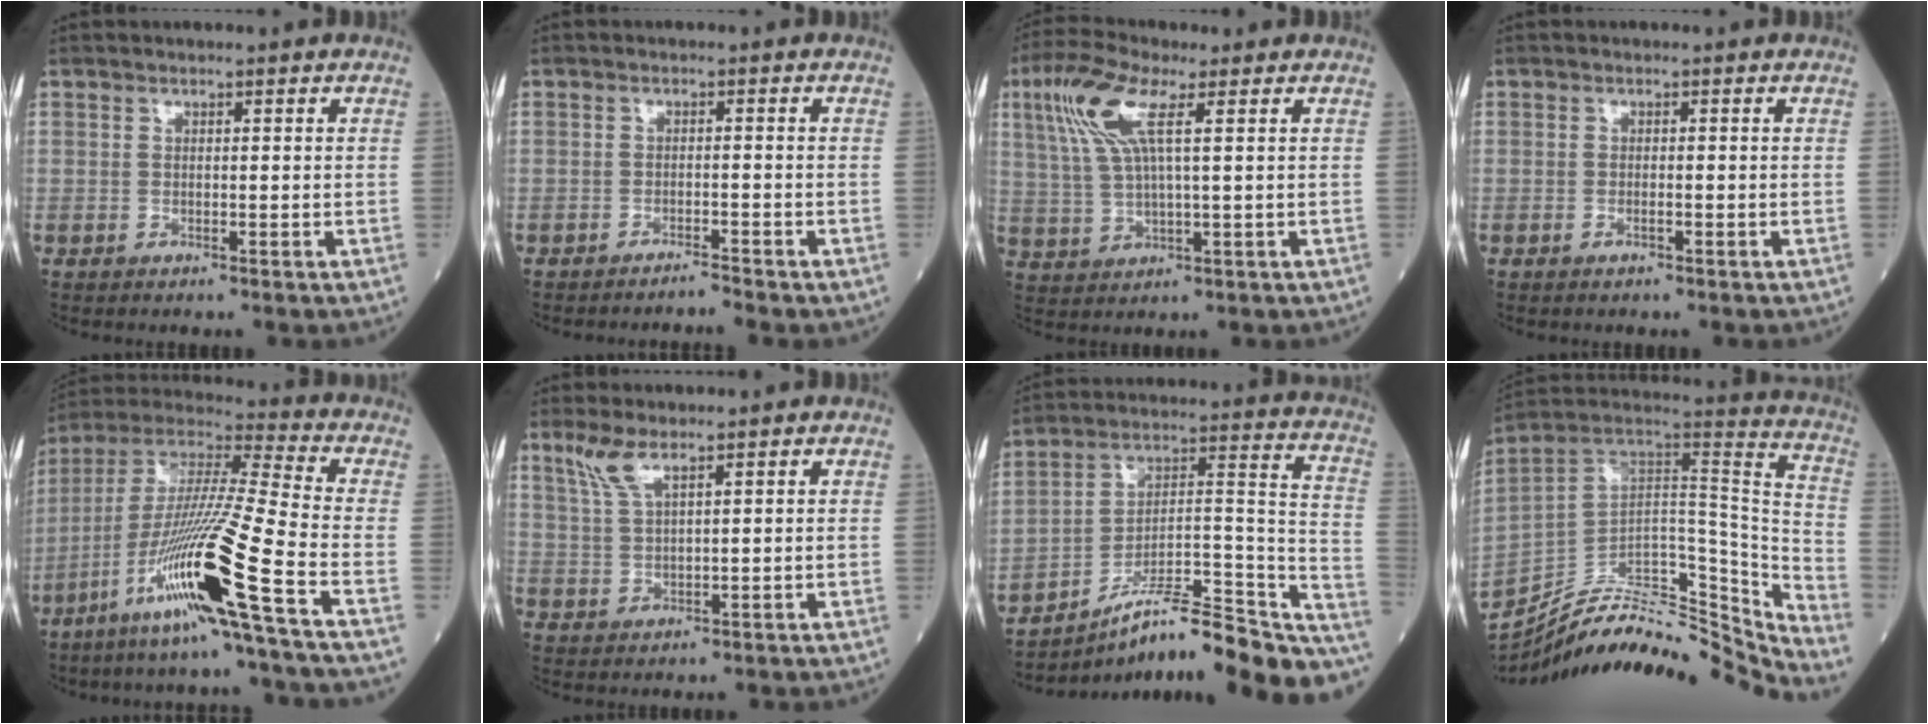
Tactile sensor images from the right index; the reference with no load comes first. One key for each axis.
{"total": 1.8, "fx": -1.7, "fy": -0.5, "fz": 0.1, "tx": 0.002, "ty": -0.004, "tz": -0.025}
{"total": 9.0, "fx": 3.6, "fy": 1.9, "fz": 8.0, "tx": -0.184, "ty": 0.018, "tz": 0.072}
{"total": 0.9, "fx": -0.5, "fy": 0.2, "fz": 0.7, "tx": -0.017, "ty": -0.001, "tz": -0.008}
{"total": 19.5, "fx": -8.8, "fy": -1.5, "fz": 17.3, "tx": -0.364, "ty": -0.035, "tz": -0.176}
{"total": 4.0, "fx": 2.8, "fy": 0.5, "fz": 2.8, "tx": -0.071, "ty": 0.006, "tz": 0.065}
{"total": 24.4, "fx": -18.8, "fy": 4.2, "fz": 14.9, "tx": -0.138, "ty": 0.040, "tz": -0.280}
{"total": 27.3, "fx": -24.7, "fy": 4.6, "fz": 10.8, "tx": -0.147, "ty": 0.030, "tz": -0.371}